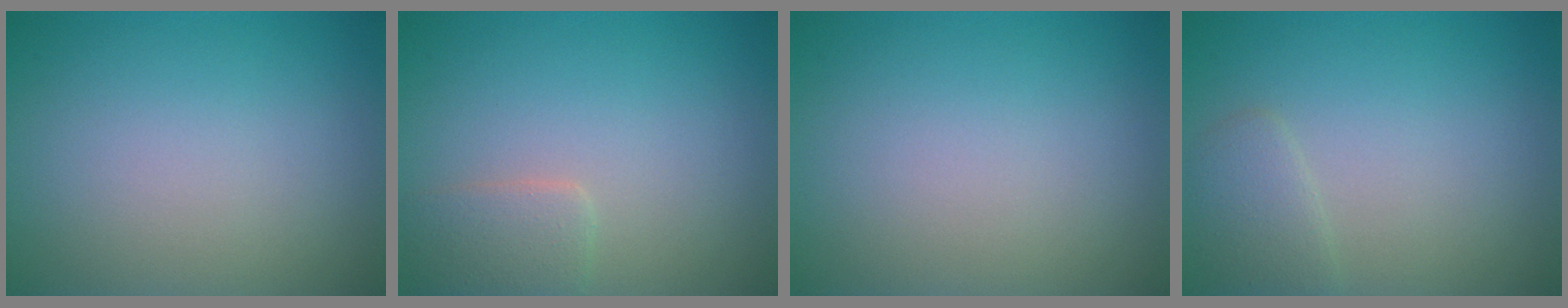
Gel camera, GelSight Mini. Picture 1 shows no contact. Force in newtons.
{"total": 2.1, "press": 2.1, "slide": 0.1}
{"total": 0.0}
{"total": 1.7, "press": 1.7, "slide": 0.0}